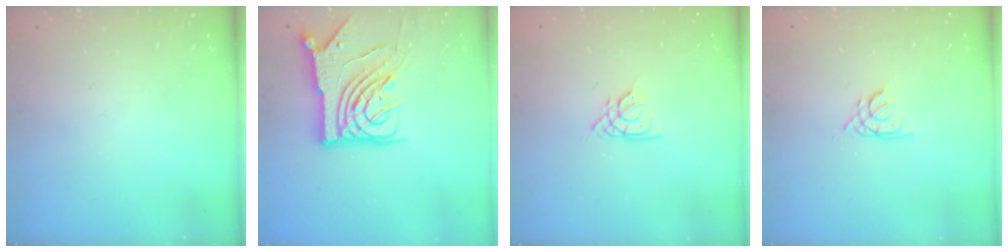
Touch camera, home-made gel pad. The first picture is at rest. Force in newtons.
{"total": 14.1, "press": 14.0, "slide": 1.8}
{"total": 2.1, "press": 2.1, "slide": 0.4}
{"total": 1.5, "press": 1.4, "slide": 0.3}